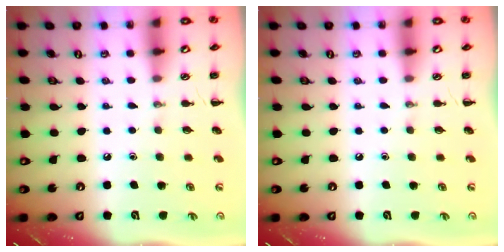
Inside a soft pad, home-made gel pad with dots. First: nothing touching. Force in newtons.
{"total": 0.0}